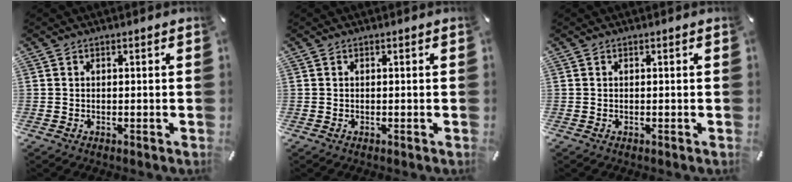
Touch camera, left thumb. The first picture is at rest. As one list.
[{"total": 0.0}, {"total": 0.0}]